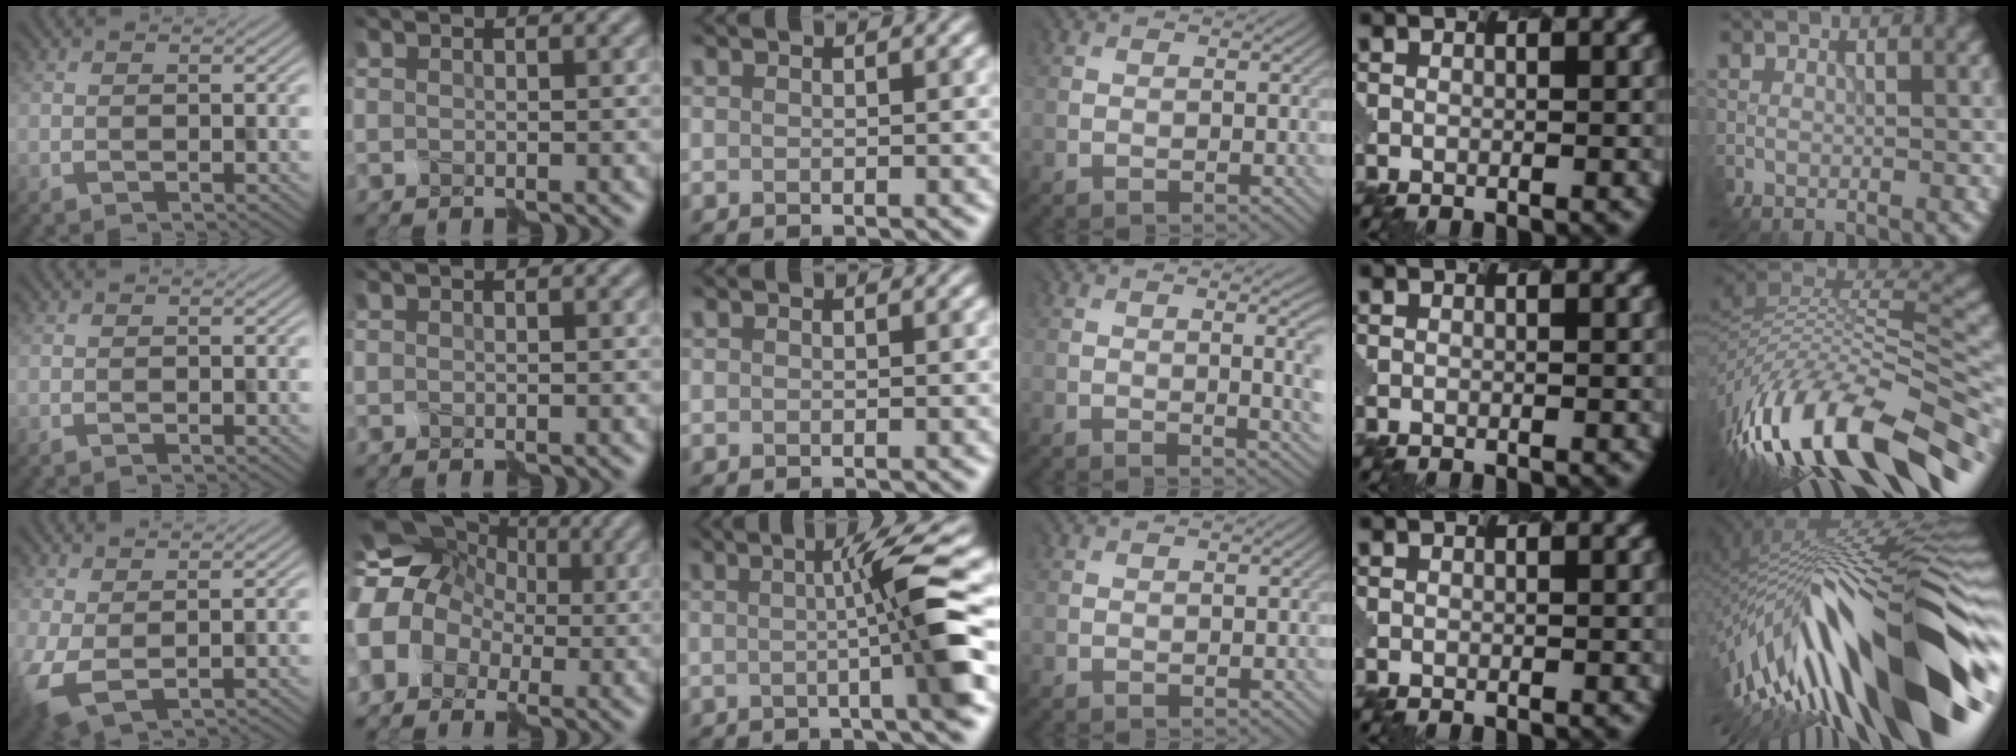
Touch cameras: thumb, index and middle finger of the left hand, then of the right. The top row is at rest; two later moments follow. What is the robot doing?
{"motion": "disassemble", "object": "hinged jar"}